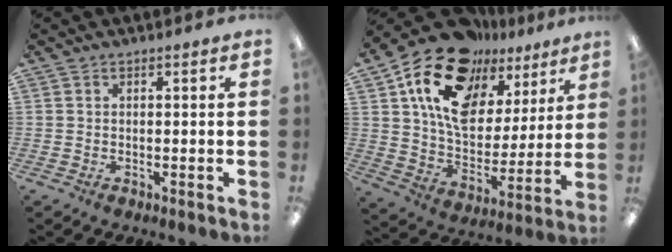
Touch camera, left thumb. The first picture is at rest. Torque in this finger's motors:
{"motor_torque": [1.39, 2.21, 1.38, -1.39, 0.22]}